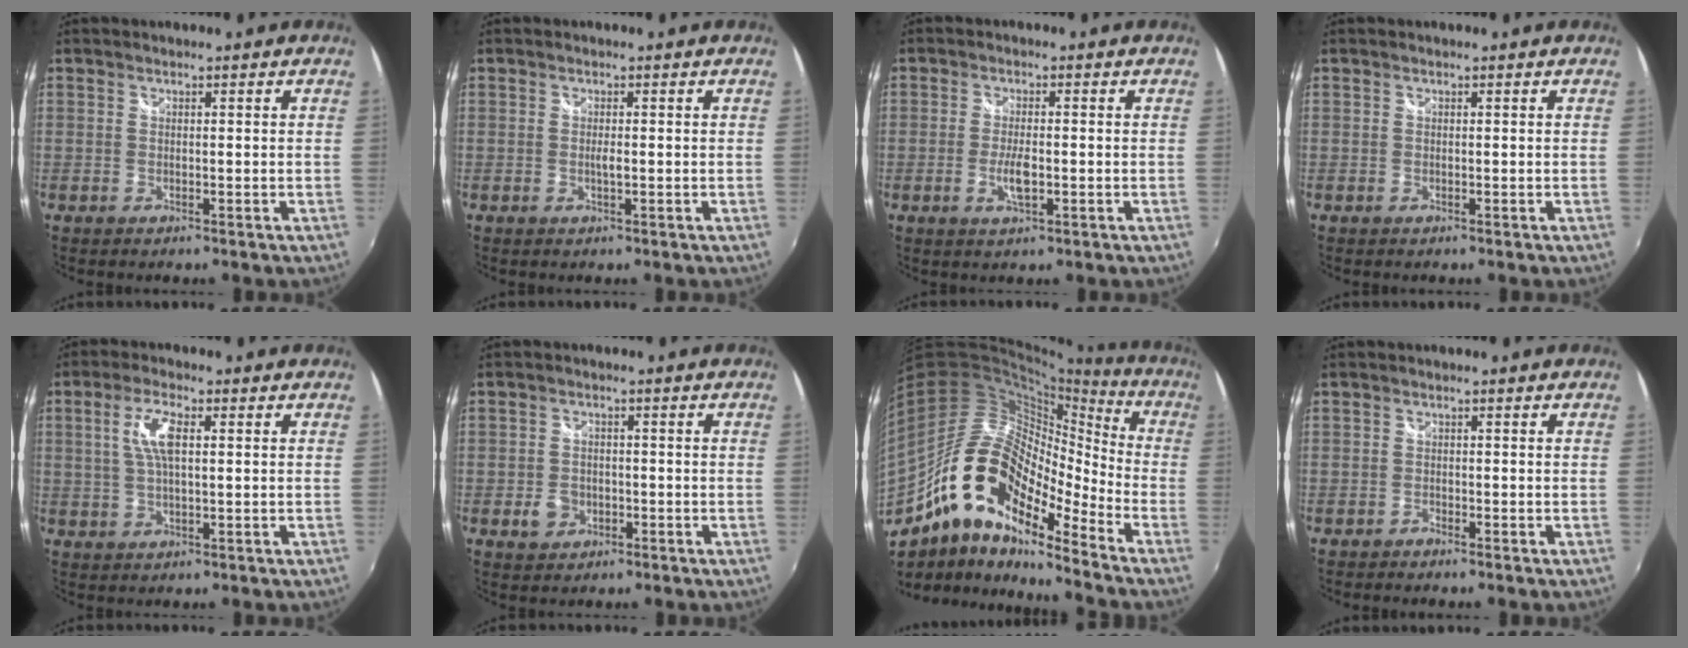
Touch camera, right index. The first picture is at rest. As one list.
[{"total": 1.3, "force": [-0.2, 0.2, 1.3], "torque": [-0.024, -0.002, -0.004]}, {"total": 2.8, "force": [-0.6, 1.1, 2.5], "torque": [-0.047, -0.005, -0.011]}, {"total": 0.0}, {"total": 6.1, "force": [1.2, 2.1, 5.6], "torque": [-0.112, 0.007, 0.025]}, {"total": 4.0, "force": [-1.5, 3.3, 1.8], "torque": [-0.041, 0.004, -0.022]}, {"total": 19.7, "force": [-11.8, 7.7, 13.8], "torque": [-0.234, -0.016, -0.231]}, {"total": 0.9, "force": [-0.9, 0.2, 0.1], "torque": [-0.005, -0.003, -0.018]}]